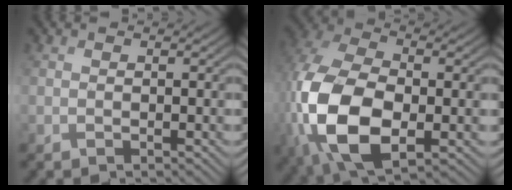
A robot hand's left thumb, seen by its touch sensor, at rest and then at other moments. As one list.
[{"total": 17.5, "force": [-3.8, 10.4, 13.5], "torque": [-0.341, -0.033, -0.057]}]